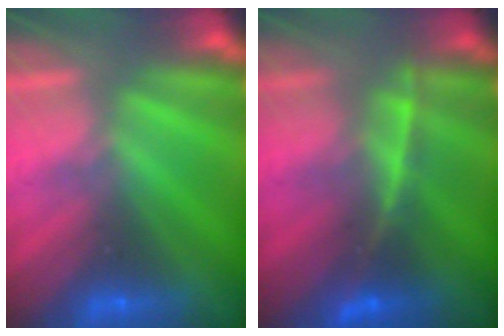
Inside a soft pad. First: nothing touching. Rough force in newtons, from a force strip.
{"total": 2.4}